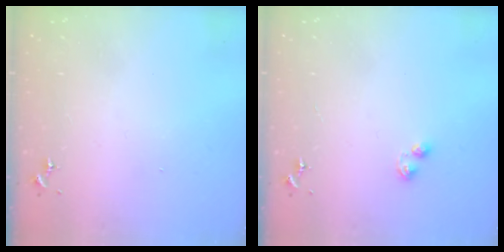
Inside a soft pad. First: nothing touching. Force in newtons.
{"total": 2.9, "press": 2.9, "slide": 0.4}